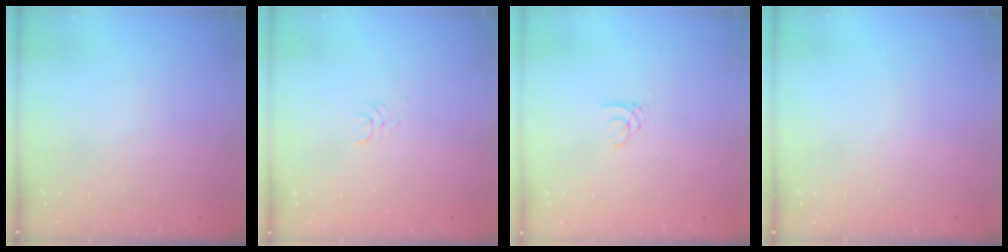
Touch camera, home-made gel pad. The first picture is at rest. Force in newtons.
{"total": 1.7, "press": 1.7, "slide": 0.2}
{"total": 1.4, "press": 1.4, "slide": 0.1}
{"total": 0.0}